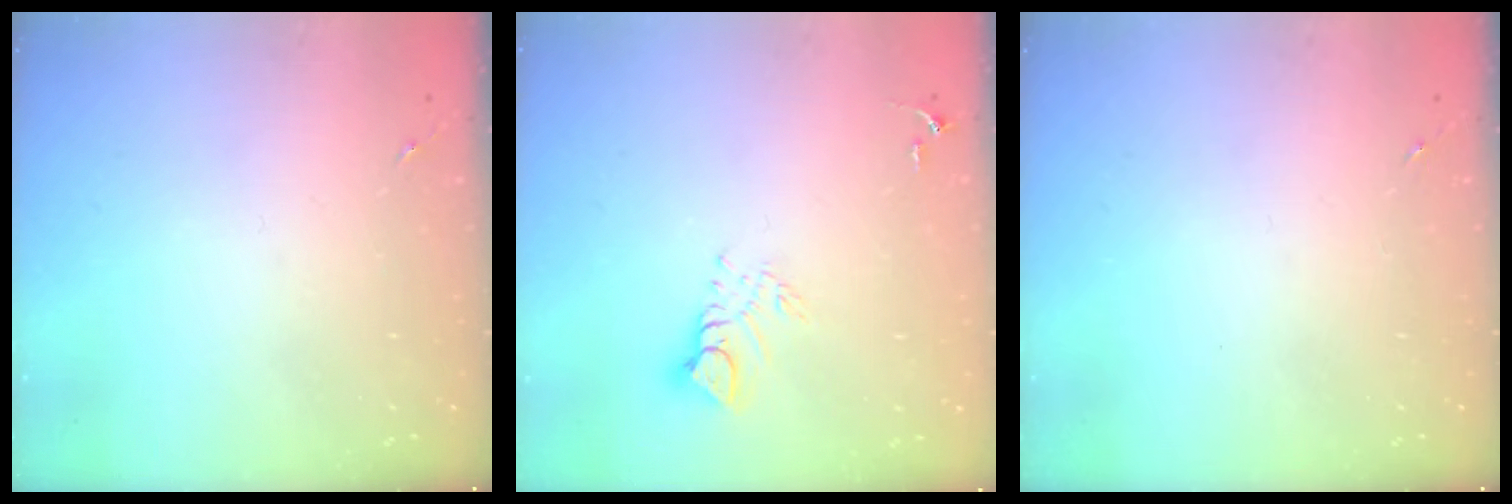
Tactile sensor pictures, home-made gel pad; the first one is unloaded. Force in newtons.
{"total": 7.2, "press": 7.1, "slide": 0.7}
{"total": 0.0}